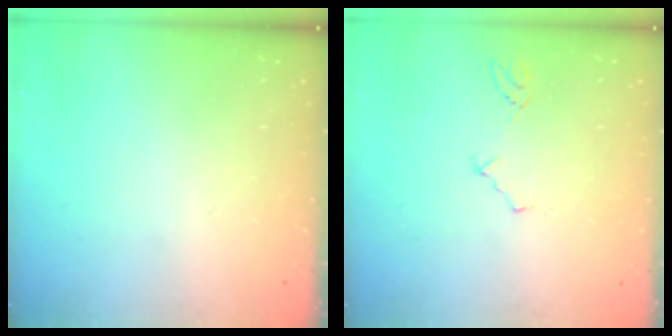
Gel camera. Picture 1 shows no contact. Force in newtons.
{"total": 2.1, "press": 1.8, "slide": 1.1}